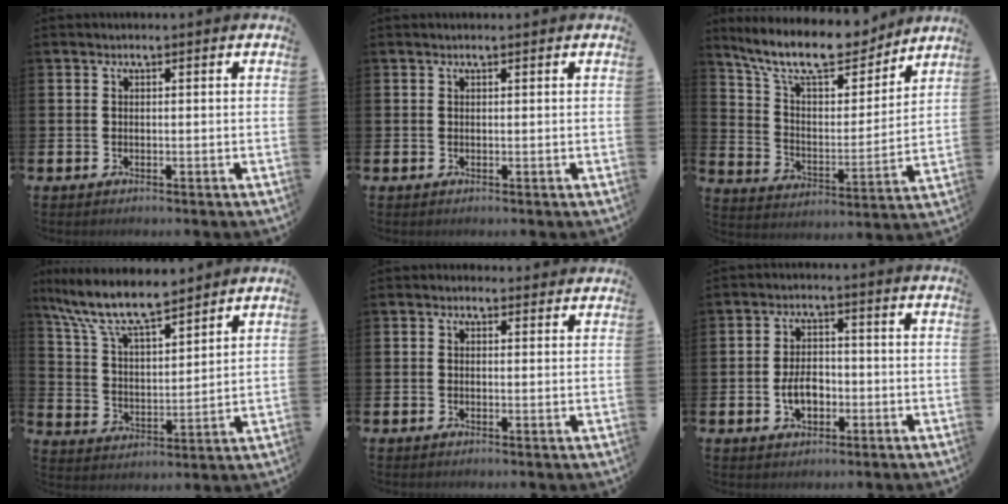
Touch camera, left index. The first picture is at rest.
{"total": 0.0}
{"total": 12.9, "force": [11.2, 3.5, 5.4], "torque": [-0.127, -0.070, 0.193]}
{"total": 10.0, "force": [8.9, 2.0, 4.2], "torque": [-0.117, -0.045, 0.158]}
{"total": 0.9, "force": [0.7, 0.6, 0.1], "torque": [0.006, 0.003, 0.010]}
{"total": 4.2, "force": [-1.2, 2.7, 3.0], "torque": [-0.044, 0.003, -0.025]}